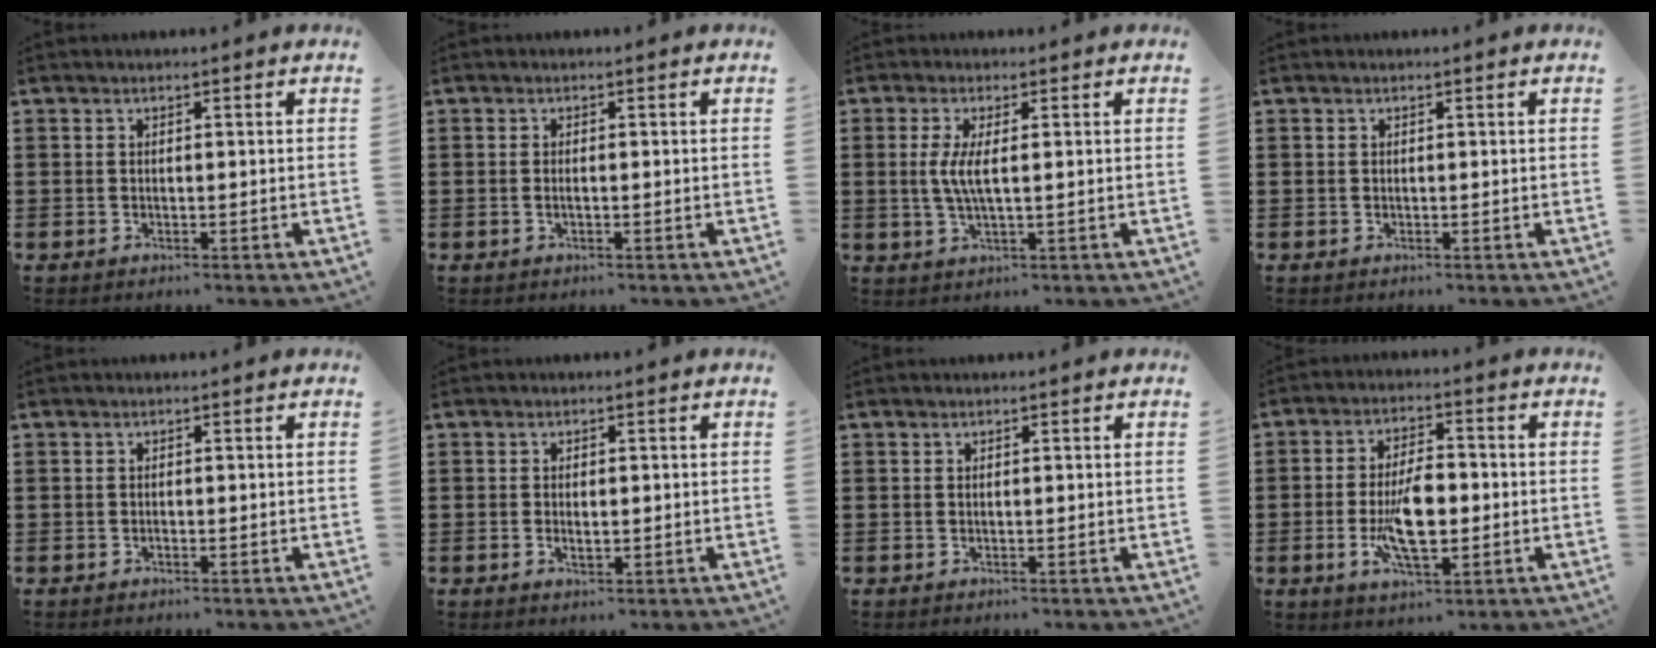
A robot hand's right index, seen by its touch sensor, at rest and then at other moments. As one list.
[{"total": 0.7, "force": [-0.2, 0.0, 0.6], "torque": [-0.013, -0.005, -0.003]}, {"total": 4.0, "force": [0.4, 0.7, 3.9], "torque": [-0.089, -0.007, 0.001]}, {"total": 0.0}, {"total": 0.0}, {"total": 1.5, "force": [-0.2, 0.7, 1.3], "torque": [-0.024, 0.003, -0.003]}, {"total": 0.0}, {"total": 9.2, "force": [-1.7, 4.0, 8.1], "torque": [-0.177, -0.006, -0.036]}]